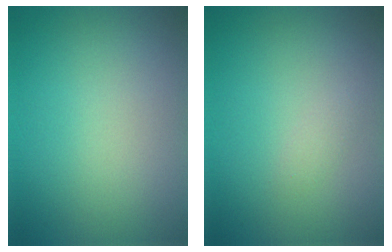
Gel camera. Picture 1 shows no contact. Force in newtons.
{"total": 0.6, "press": 0.6, "slide": 0.1}